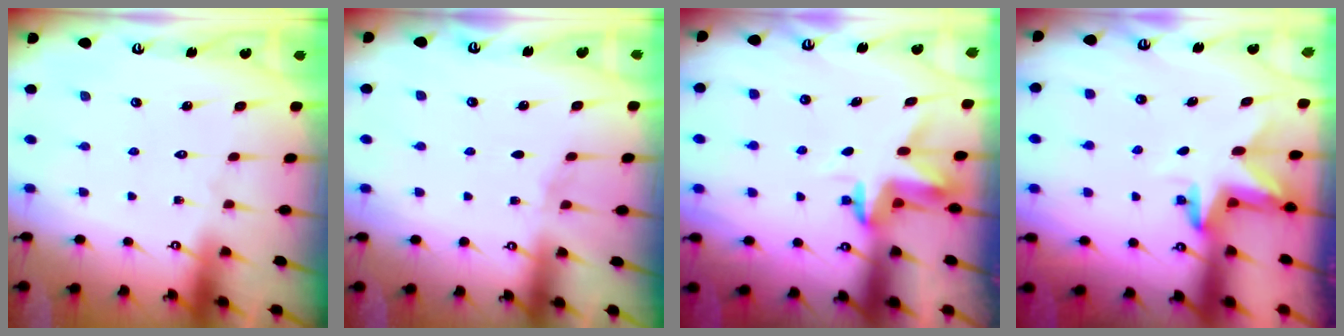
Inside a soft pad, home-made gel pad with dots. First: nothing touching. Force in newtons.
{"total": 3.7, "press": 2.9, "slide": 2.3}
{"total": 3.5, "press": 3.5, "slide": 0.2}
{"total": 3.4, "press": 3.4, "slide": 0.2}